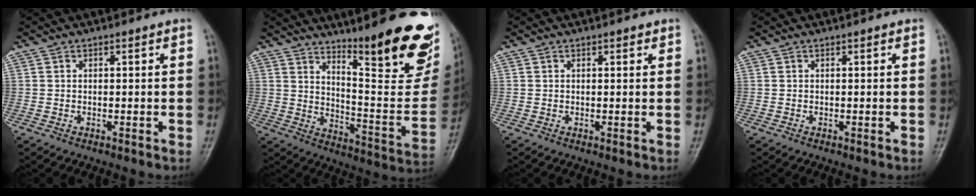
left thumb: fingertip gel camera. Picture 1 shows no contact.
{"total": 25.2, "force": [16.6, 5.8, 18.2], "torque": [-0.213, -0.111, 0.236]}
{"total": 1.0, "force": [0.6, 0.5, 0.6], "torque": [-0.006, -0.001, 0.005]}
{"total": 0.0}